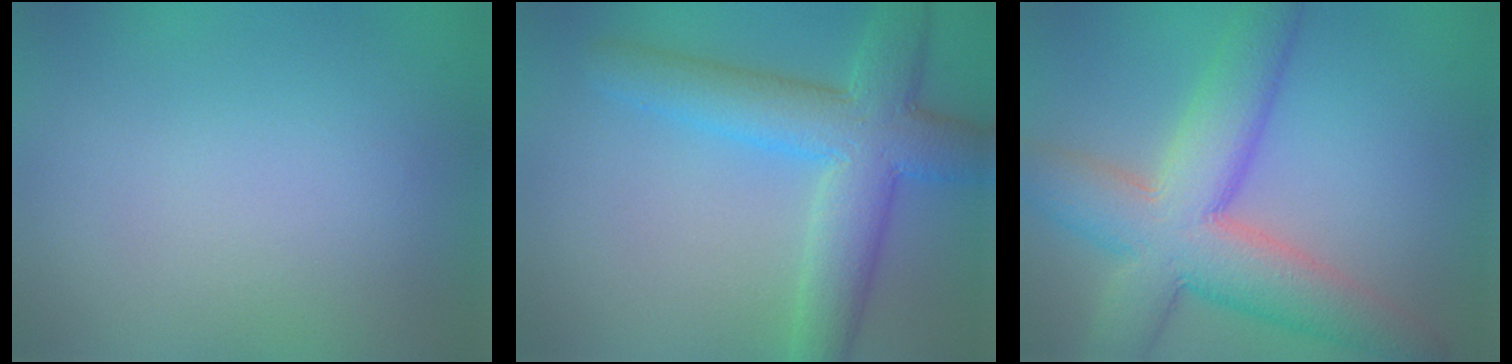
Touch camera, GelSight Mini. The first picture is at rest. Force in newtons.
{"total": 7.3, "press": 7.3, "slide": 0.3}
{"total": 9.5, "press": 9.5, "slide": 0.5}